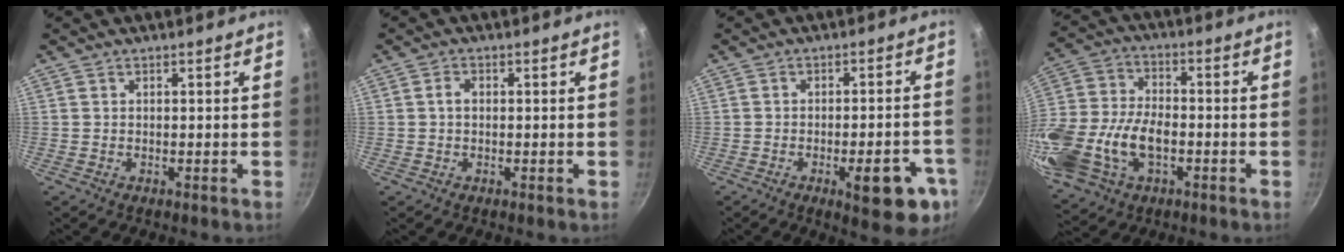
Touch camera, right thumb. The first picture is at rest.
{"total": 1.6, "force": [0.0, 1.1, 1.1], "torque": [-0.017, 0.007, -0.002]}
{"total": 12.3, "force": [-5.1, 4.2, 10.4], "torque": [-0.102, 0.018, -0.060]}
{"total": 21.0, "force": [-5.8, 13.2, 15.2], "torque": [-0.331, 0.019, -0.105]}